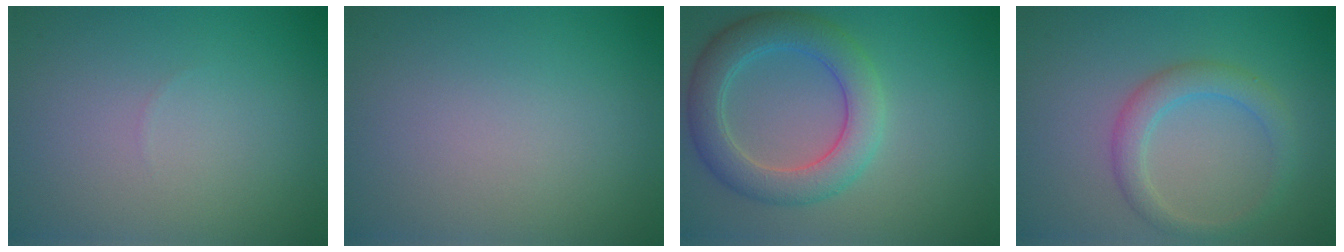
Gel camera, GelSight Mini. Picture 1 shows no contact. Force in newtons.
{"total": 0.0}
{"total": 5.4, "press": 5.4, "slide": 0.1}
{"total": 2.8, "press": 2.8, "slide": 0.1}